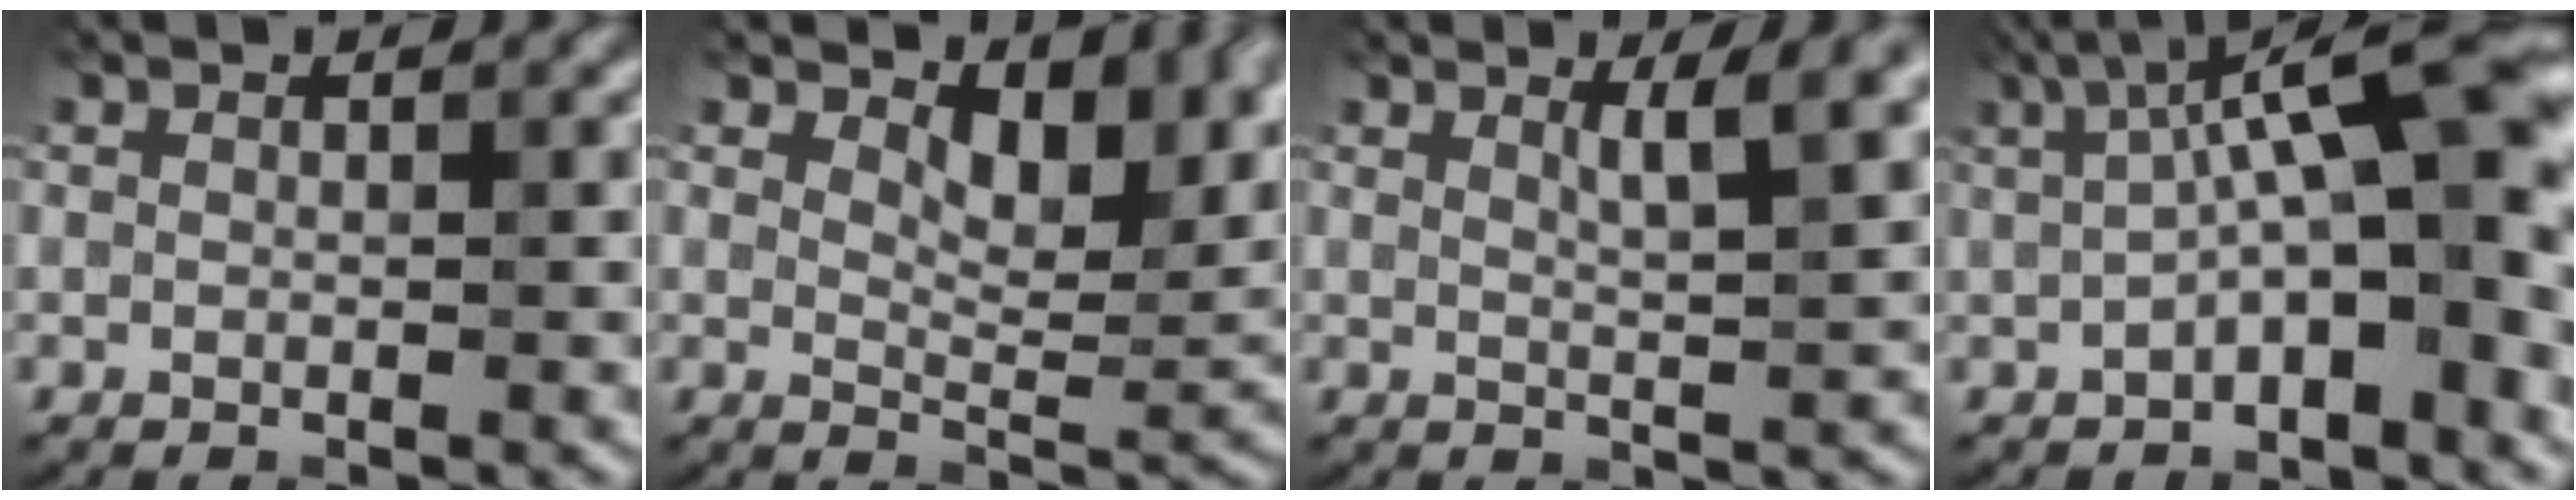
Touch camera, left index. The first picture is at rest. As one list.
[{"total": 6.5, "force": [3.5, 3.0, 4.6], "torque": [-0.080, 0.000, 0.087]}, {"total": 2.3, "force": [1.1, -0.3, 2.0], "torque": [-0.040, 0.001, 0.044]}, {"total": 9.8, "force": [0.0, 2.2, 9.5], "torque": [-0.142, 0.032, 0.021]}]